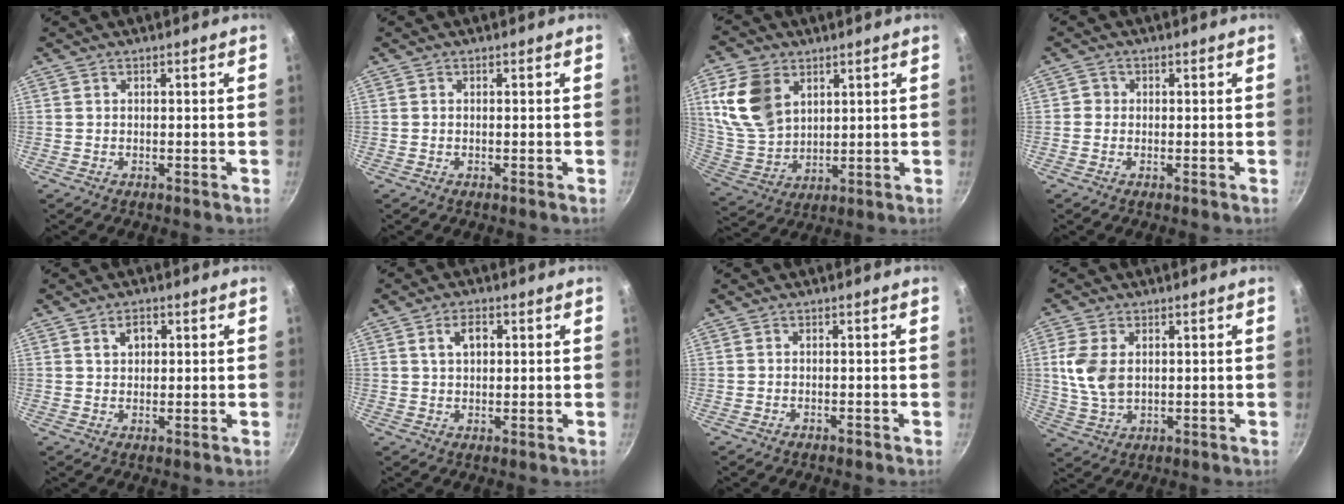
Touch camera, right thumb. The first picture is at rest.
{"total": 0.0}
{"total": 14.1, "force": [5.3, 9.8, 8.6], "torque": [-0.153, -0.020, 0.118]}
{"total": 1.4, "force": [-0.3, 1.4, 0.3], "torque": [0.003, 0.004, -0.009]}
{"total": 3.2, "force": [1.2, 2.2, 2.0], "torque": [-0.020, -0.001, 0.019]}
{"total": 4.4, "force": [1.4, 2.7, 3.2], "torque": [-0.044, 0.003, 0.022]}
{"total": 0.8, "force": [-0.6, 0.4, 0.3], "torque": [-0.007, 0.005, -0.009]}
{"total": 8.2, "force": [1.3, 5.3, 6.1], "torque": [-0.124, -0.009, 0.030]}